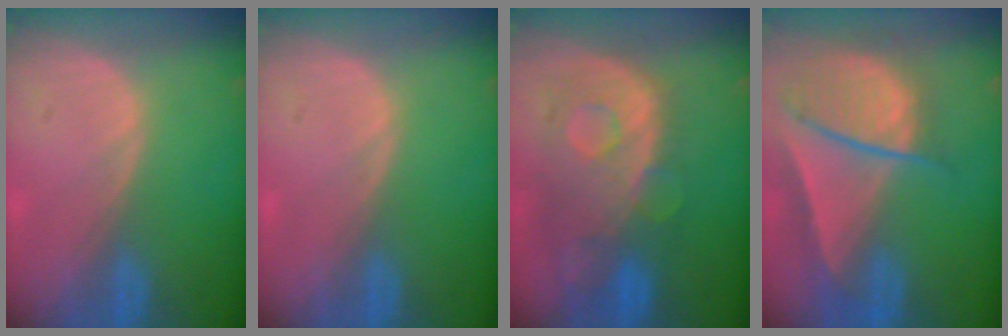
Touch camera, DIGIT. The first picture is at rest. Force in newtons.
{"total": 0.0}
{"total": 10.8, "press": 9.5, "slide": 5.1}
{"total": 9.5, "press": 8.1, "slide": 4.9}